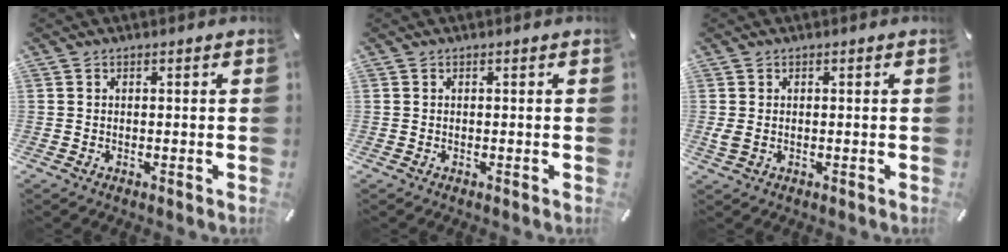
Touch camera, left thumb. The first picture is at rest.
{"total": 0.0}
{"total": 1.5, "force": [0.1, 1.0, 1.2], "torque": [-0.030, -0.001, 0.000]}